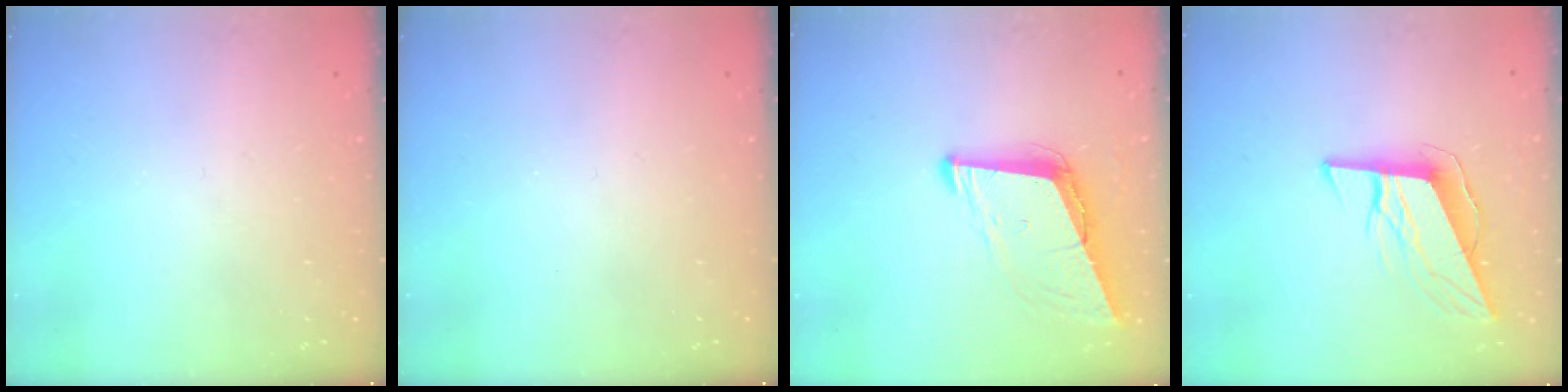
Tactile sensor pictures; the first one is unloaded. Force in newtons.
{"total": 0.0}
{"total": 9.1, "press": 8.4, "slide": 3.5}
{"total": 10.7, "press": 10.2, "slide": 3.3}